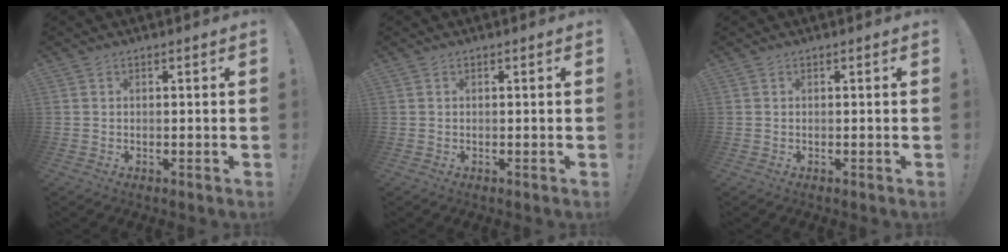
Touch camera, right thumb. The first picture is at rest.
{"total": 0.0}
{"total": 0.0}